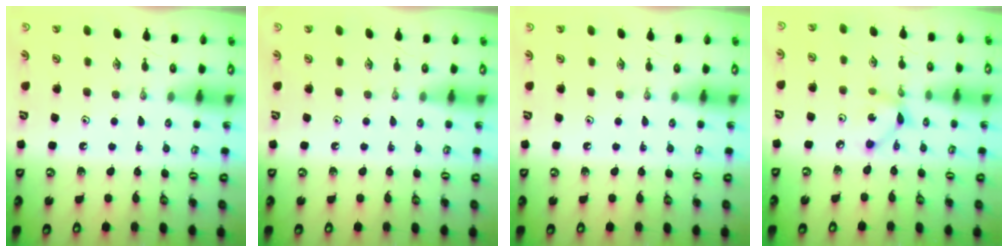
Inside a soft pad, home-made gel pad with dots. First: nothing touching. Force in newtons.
{"total": 0.0}
{"total": 0.0}
{"total": 5.3, "press": 5.3, "slide": 0.3}